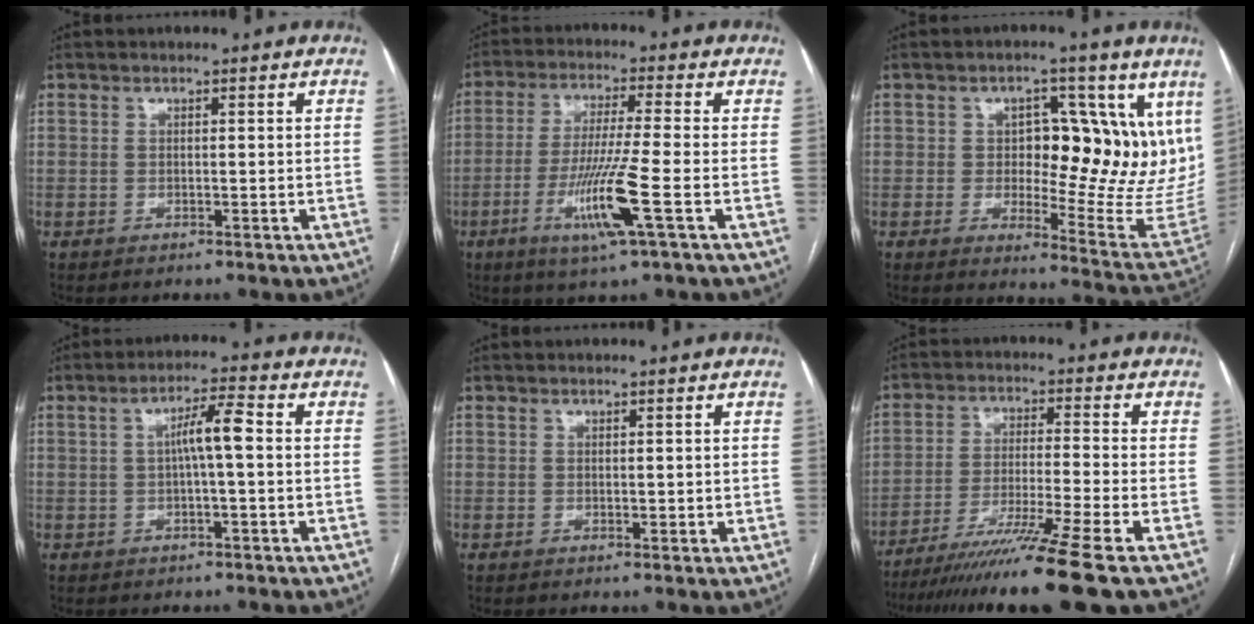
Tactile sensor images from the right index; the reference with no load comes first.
{"total": 10.2, "force": [-3.6, -1.0, 9.5], "torque": [-0.187, -0.019, -0.070]}
{"total": 16.0, "force": [5.4, 7.4, 13.1], "torque": [-0.158, 0.005, 0.078]}
{"total": 4.8, "force": [0.3, 0.5, 4.8], "torque": [-0.083, 0.015, 0.004]}
{"total": 0.8, "force": [0.2, 0.6, 0.5], "torque": [-0.004, -0.001, 0.004]}
{"total": 14.0, "force": [-10.5, -2.9, 8.9], "torque": [-0.151, -0.047, -0.172]}